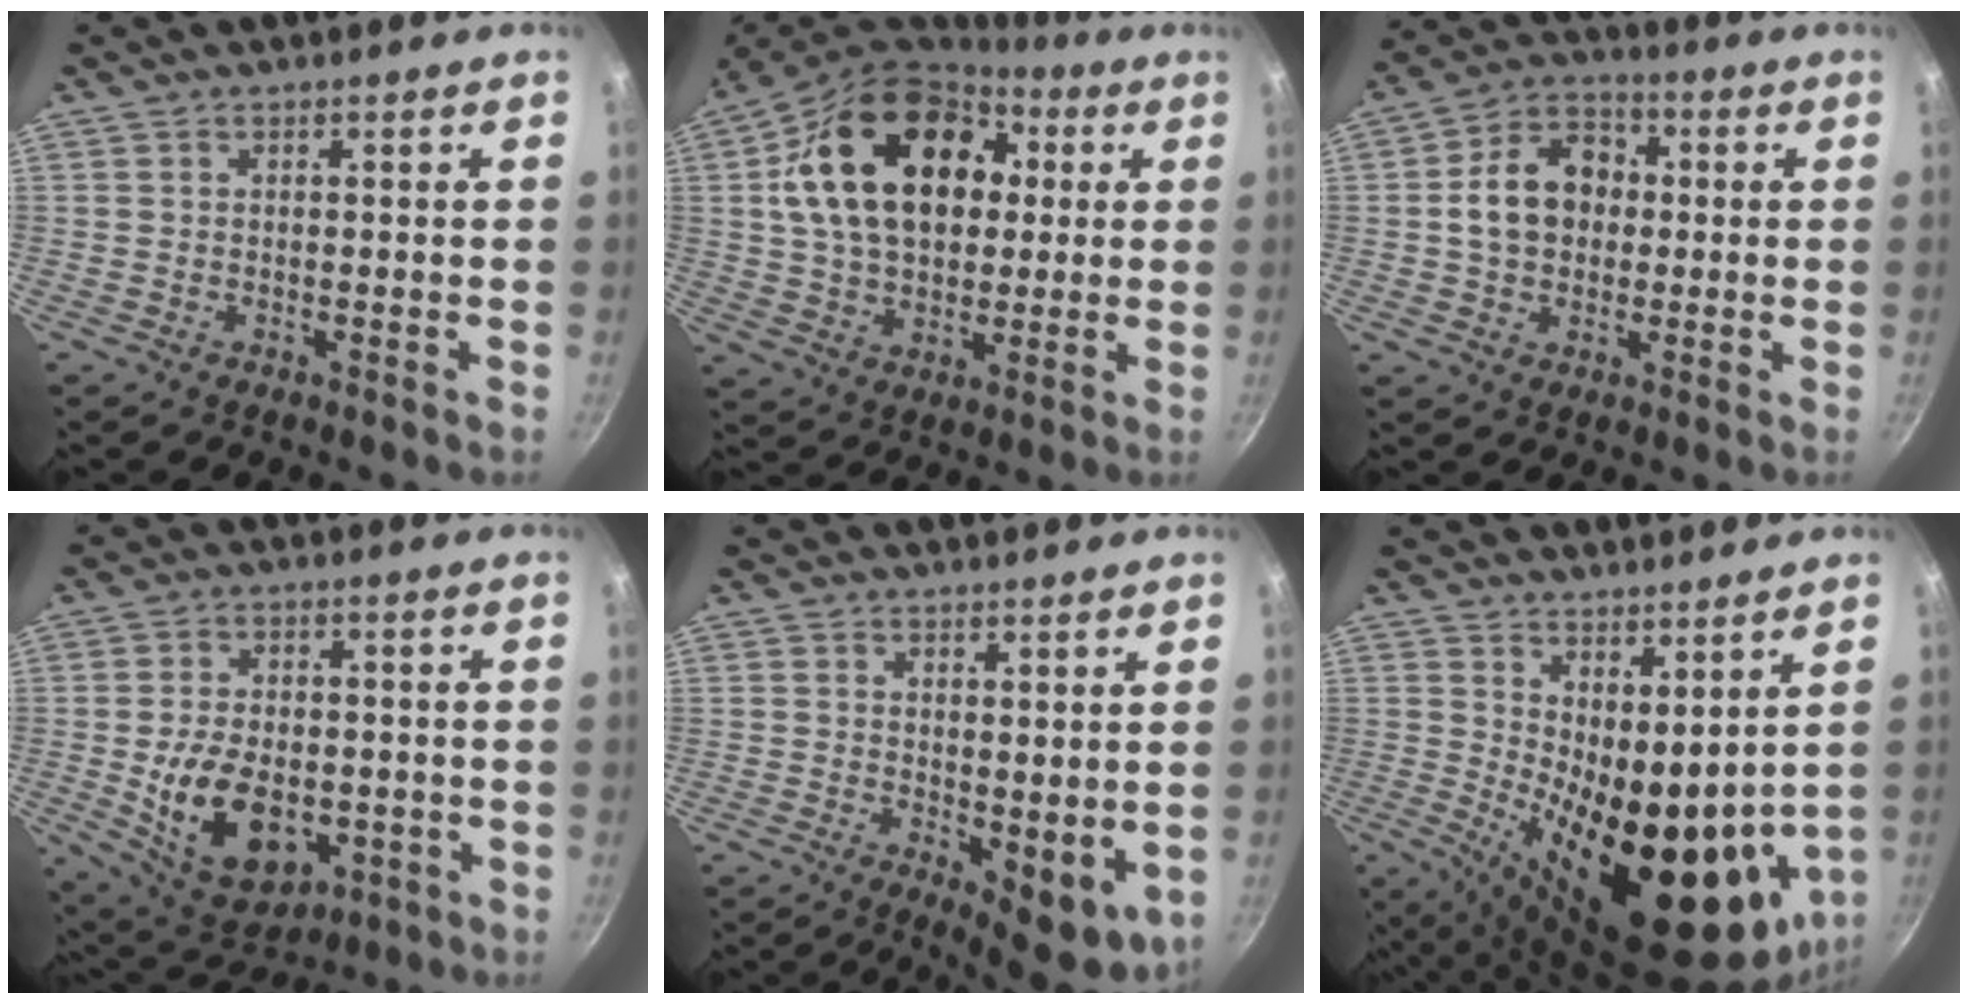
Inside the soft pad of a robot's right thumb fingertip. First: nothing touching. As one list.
[{"total": 23.7, "force": [5.2, 16.1, 16.5], "torque": [-0.261, 0.018, 0.080]}, {"total": 11.6, "force": [0.5, 9.0, 7.3], "torque": [-0.090, 0.026, -0.004]}, {"total": 15.0, "force": [-2.9, 9.8, 11.0], "torque": [-0.162, -0.001, -0.027]}, {"total": 7.9, "force": [0.8, 3.8, 6.9], "torque": [-0.077, -0.018, 0.022]}, {"total": 18.7, "force": [3.9, 8.4, 16.2], "torque": [-0.203, -0.045, 0.083]}]